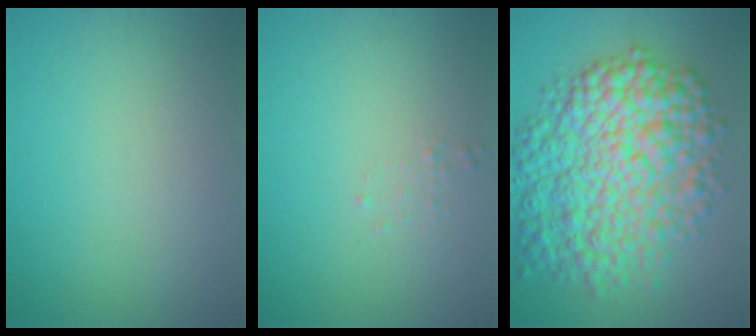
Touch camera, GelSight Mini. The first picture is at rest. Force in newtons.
{"total": 0.5, "press": 0.5, "slide": 0.1}
{"total": 11.1, "press": 11.1, "slide": 0.1}